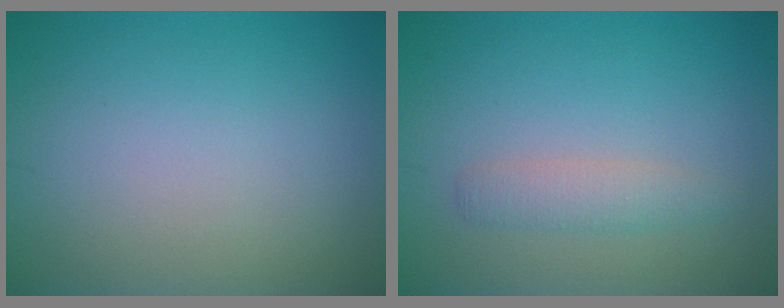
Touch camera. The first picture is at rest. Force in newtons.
{"total": 1.9, "press": 1.9, "slide": 0.1}